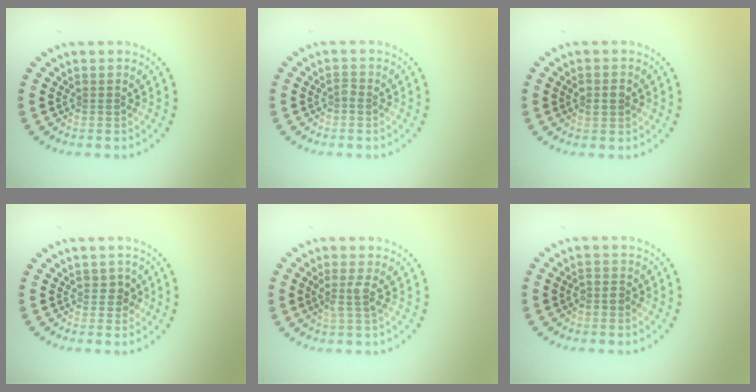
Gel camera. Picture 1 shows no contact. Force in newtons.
{"total": 0.6, "press": 0.5, "slide": 0.2}
{"total": 2.1, "press": 2.1, "slide": 0.0}
{"total": 1.1, "press": 0.9, "slide": 0.6}
{"total": 1.9, "press": 1.4, "slide": 1.2}
{"total": 1.3, "press": 1.1, "slide": 0.7}